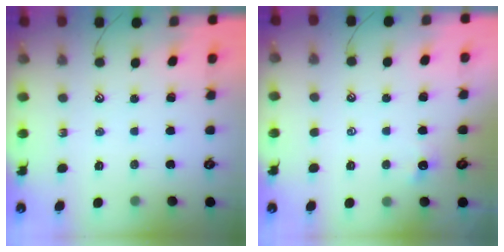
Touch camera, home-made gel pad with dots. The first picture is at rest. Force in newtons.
{"total": 1.0, "press": 0.9, "slide": 0.4}